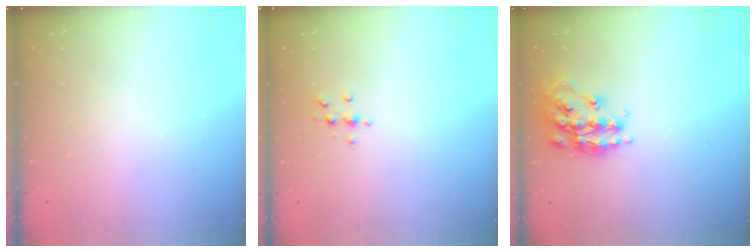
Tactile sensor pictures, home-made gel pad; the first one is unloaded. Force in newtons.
{"total": 5.4, "press": 5.1, "slide": 1.7}
{"total": 17.2, "press": 17.2, "slide": 1.2}